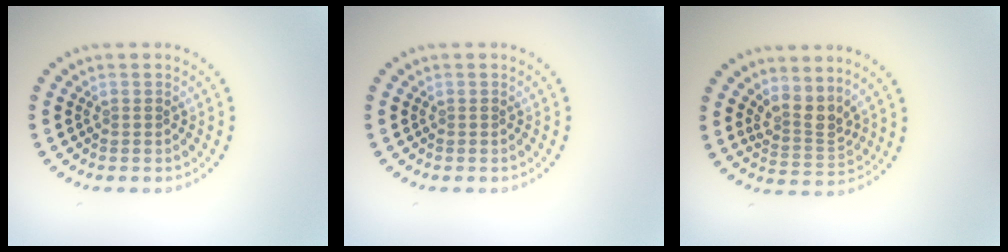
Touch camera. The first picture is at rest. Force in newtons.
{"total": 0.0}
{"total": 2.8, "press": 2.0, "slide": 2.0}